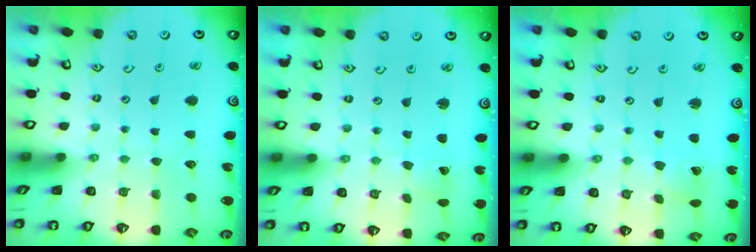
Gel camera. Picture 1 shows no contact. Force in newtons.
{"total": 0.8, "press": 0.7, "slide": 0.1}
{"total": 2.4, "press": 2.4, "slide": 0.3}